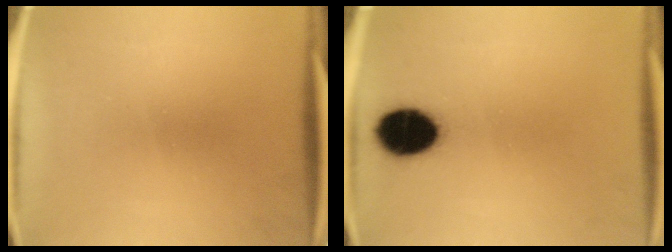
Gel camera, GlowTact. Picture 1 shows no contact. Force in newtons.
{"total": 11.5}